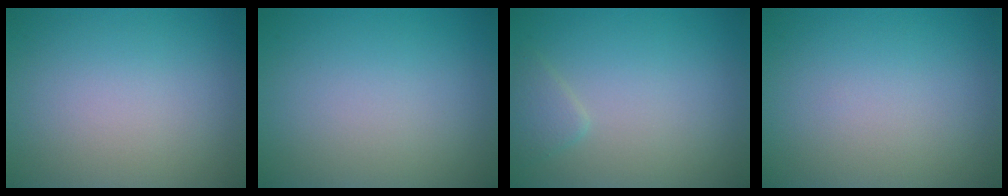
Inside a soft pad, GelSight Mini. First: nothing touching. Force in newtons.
{"total": 0.0}
{"total": 1.3, "press": 1.3, "slide": 0.1}
{"total": 0.0}